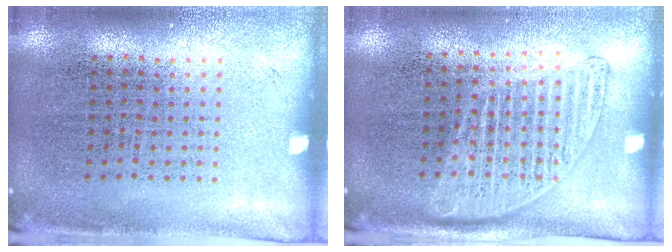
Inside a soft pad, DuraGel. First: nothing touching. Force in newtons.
{"total": 1.4, "press": 1.3, "slide": 0.6}